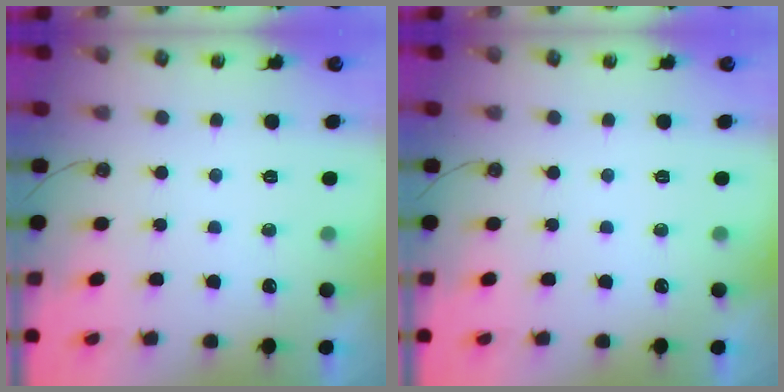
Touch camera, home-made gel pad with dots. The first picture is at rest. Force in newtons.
{"total": 0.0}